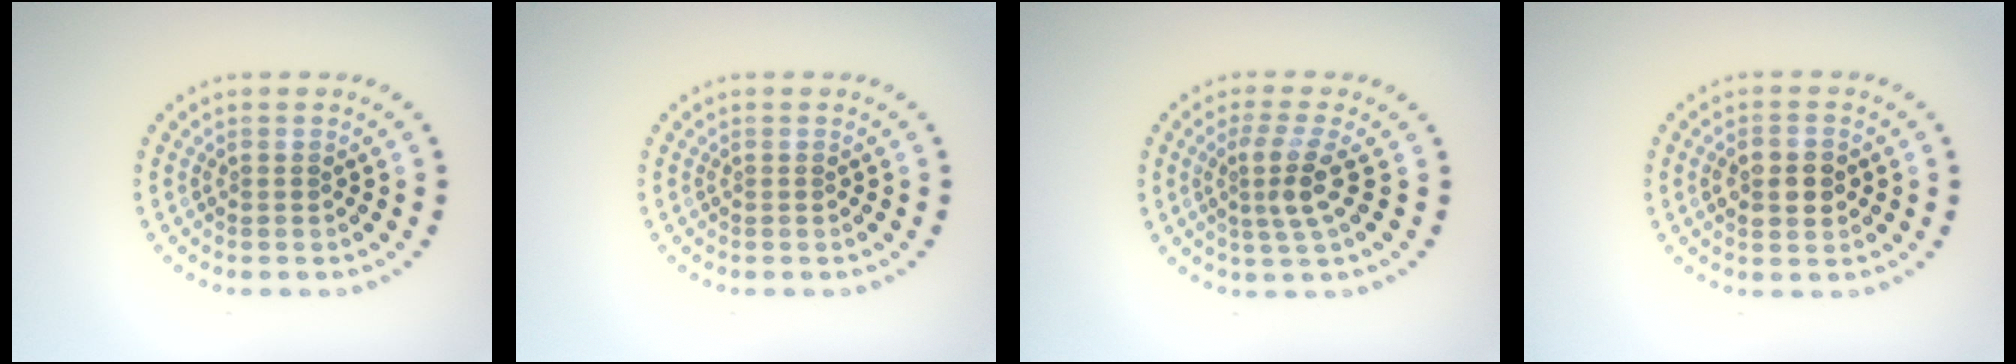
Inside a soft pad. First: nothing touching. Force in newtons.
{"total": 0.0}
{"total": 3.0, "press": 2.4, "slide": 1.8}
{"total": 2.8, "press": 2.8, "slide": 0.1}